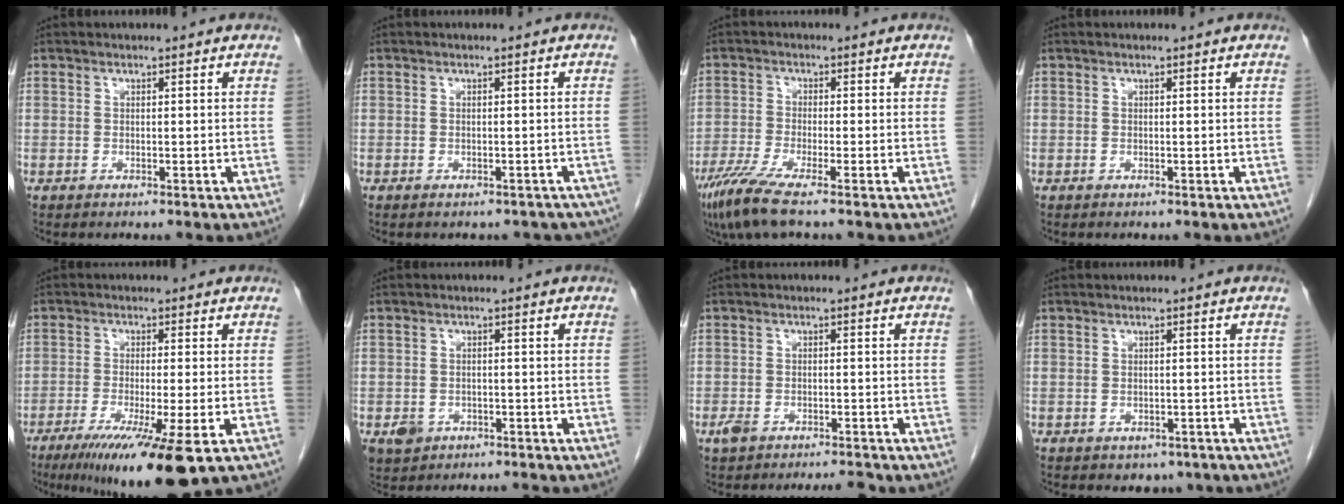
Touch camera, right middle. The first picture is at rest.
{"total": 7.5, "force": [-6.2, 3.6, 2.2], "torque": [-0.019, 0.005, -0.060]}
{"total": 6.4, "force": [-4.5, -0.1, 4.5], "torque": [-0.088, -0.020, -0.089]}
{"total": 0.0}
{"total": 12.3, "force": [-7.2, -0.1, 9.9], "torque": [-0.152, -0.038, -0.116]}
{"total": 2.8, "force": [-1.6, 2.1, 0.8], "torque": [-0.020, 0.002, -0.022]}
{"total": 3.4, "force": [-2.6, 1.1, 1.9], "torque": [-0.045, 0.002, -0.042]}
{"total": 3.1, "force": [-2.2, 2.0, 0.7], "torque": [-0.005, 0.004, -0.024]}